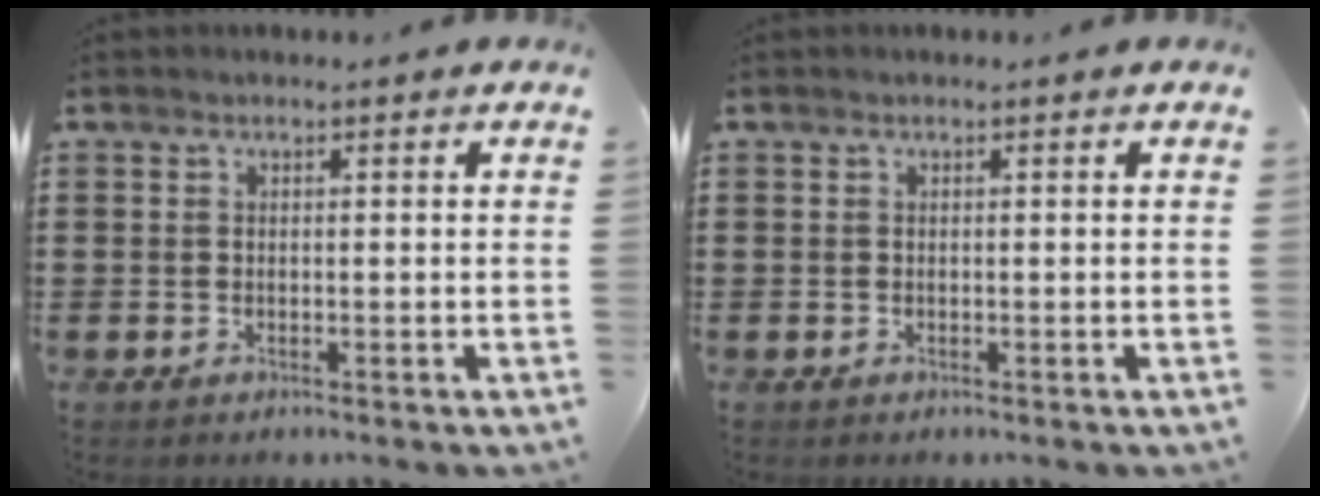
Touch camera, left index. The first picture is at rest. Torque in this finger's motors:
{"motor_torque": [-0.01, -0.01, 0.00, 0.00]}